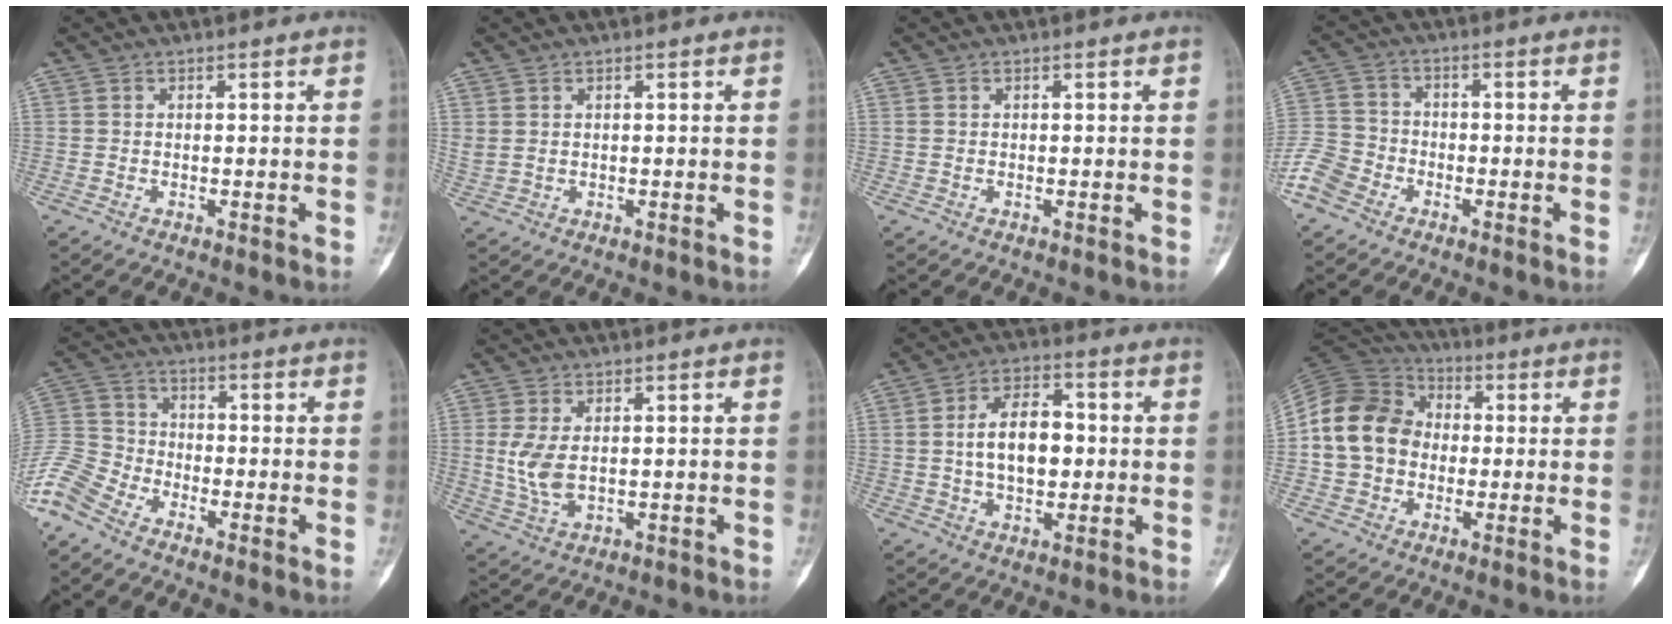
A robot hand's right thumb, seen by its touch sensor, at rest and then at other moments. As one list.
[{"total": 1.6, "force": [0.6, 1.2, 0.8], "torque": [-0.021, 0.001, 0.019]}, {"total": 0.0}, {"total": 7.3, "force": [-4.6, 5.2, 2.4], "torque": [-0.044, 0.018, -0.103]}, {"total": 9.0, "force": [-6.9, 4.2, 4.0], "torque": [-0.090, 0.026, -0.152]}, {"total": 6.1, "force": [0.7, 3.4, 5.0], "torque": [-0.108, -0.006, 0.024]}, {"total": 11.0, "force": [0.3, 6.6, 8.8], "torque": [-0.130, 0.013, 0.004]}, {"total": 14.6, "force": [-0.1, 12.2, 8.0], "torque": [-0.132, 0.034, -0.012]}]